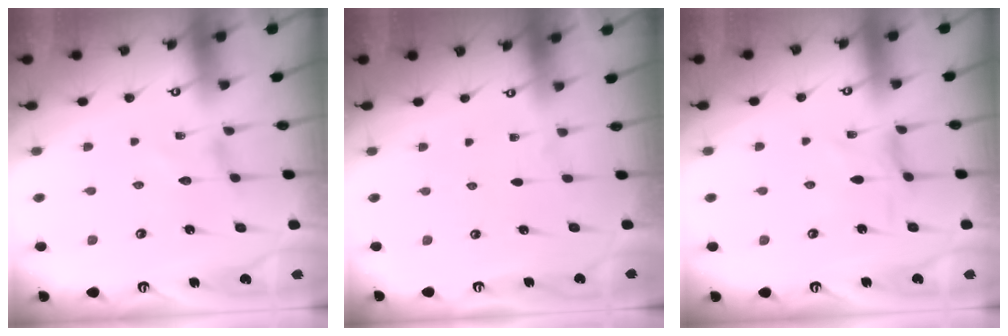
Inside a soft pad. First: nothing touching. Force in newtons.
{"total": 0.0}
{"total": 1.5, "press": 1.5, "slide": 0.3}